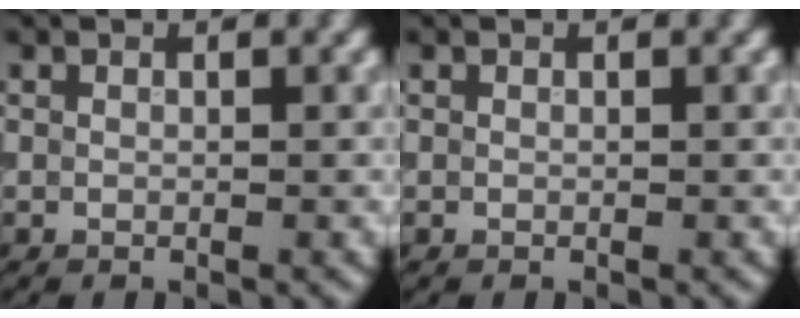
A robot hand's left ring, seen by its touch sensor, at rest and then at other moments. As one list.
[{"total": 0.0}]